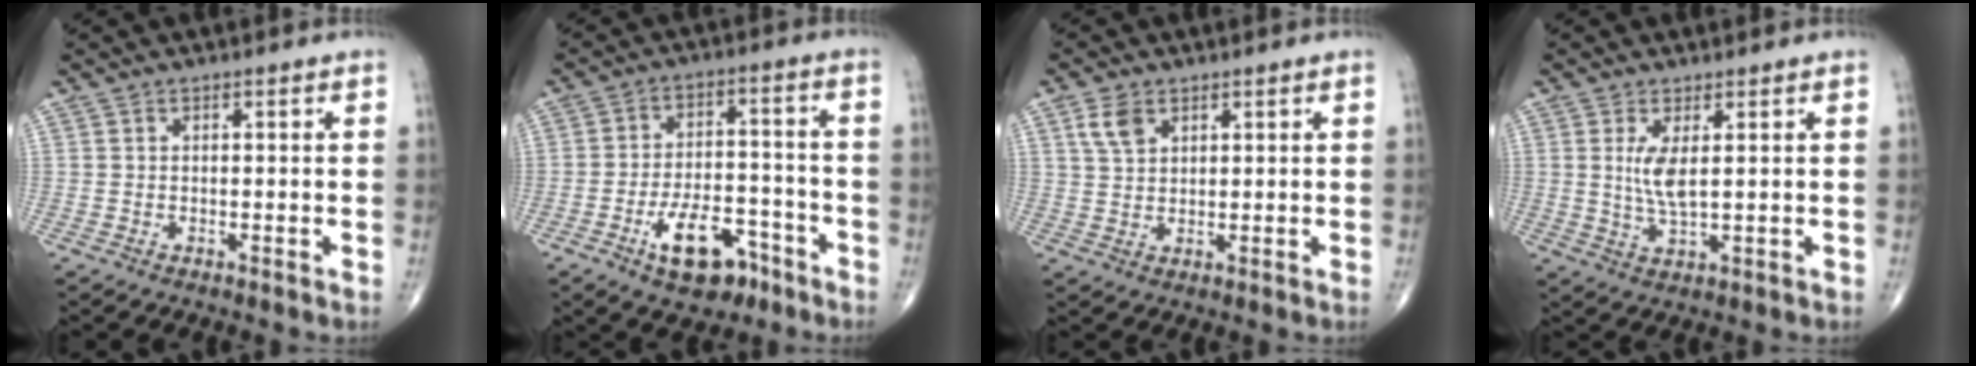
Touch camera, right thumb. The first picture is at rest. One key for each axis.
{"total": 11.2, "fx": -6.1, "fy": 5.9, "fz": 7.3, "tx": -0.102, "ty": 0.039, "tz": -0.095}
{"total": 4.4, "fx": 2.3, "fy": 2.8, "fz": 2.6, "tx": -0.045, "ty": -0.004, "tz": 0.049}
{"total": 4.7, "fx": 1.1, "fy": 1.3, "fz": 4.4, "tx": -0.095, "ty": -0.018, "tz": 0.027}